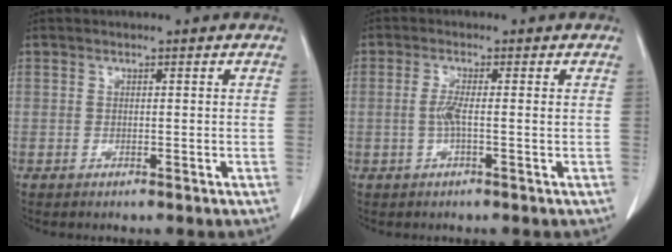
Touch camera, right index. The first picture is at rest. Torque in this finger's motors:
{"motor_torque": [-0.01, 0.15, 0.07, 0.03]}